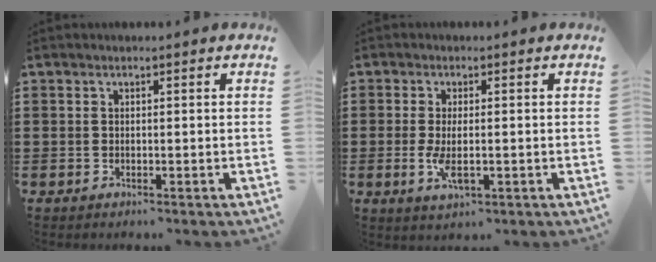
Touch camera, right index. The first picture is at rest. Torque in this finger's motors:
{"motor_torque": [1.37, 0.21, 0.39, 0.12]}